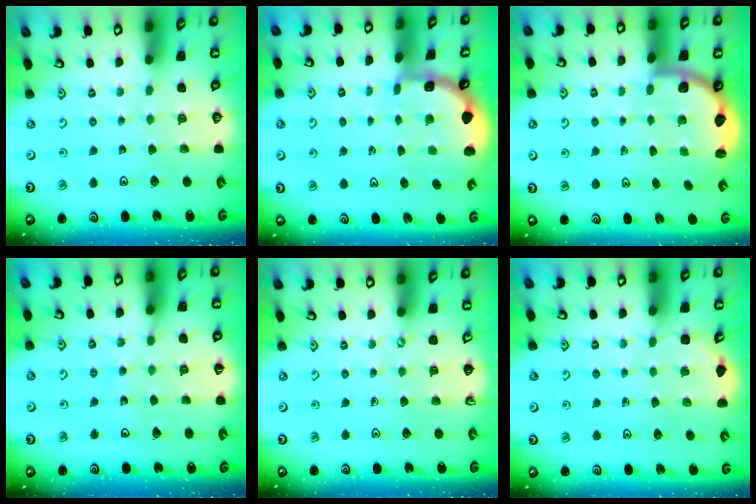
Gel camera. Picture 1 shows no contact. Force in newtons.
{"total": 2.0, "press": 2.0, "slide": 0.3}
{"total": 2.5, "press": 2.5, "slide": 0.6}
{"total": 4.2, "press": 4.1, "slide": 0.6}
{"total": 0.0}
{"total": 2.6, "press": 2.4, "slide": 1.0}